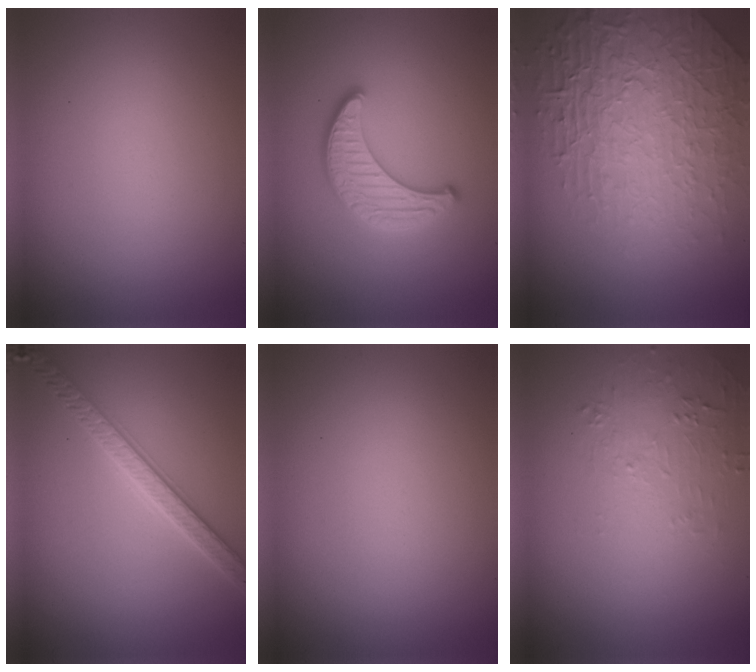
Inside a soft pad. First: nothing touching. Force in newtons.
{"total": 3.5, "press": 3.4, "slide": 0.7}
{"total": 8.3, "press": 6.0, "slide": 5.7}
{"total": 3.6, "press": 3.5, "slide": 0.7}
{"total": 0.0}
{"total": 1.7, "press": 0.5, "slide": 1.7}